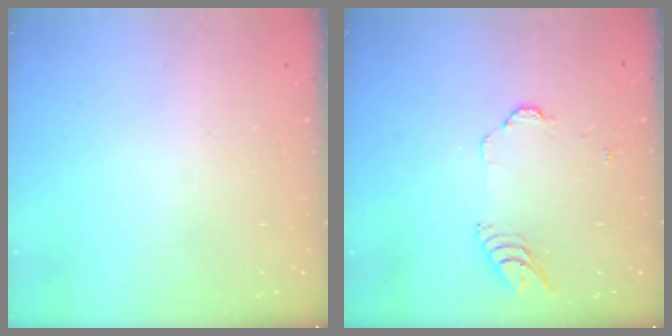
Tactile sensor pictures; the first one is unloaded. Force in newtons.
{"total": 4.6, "press": 4.6, "slide": 0.4}